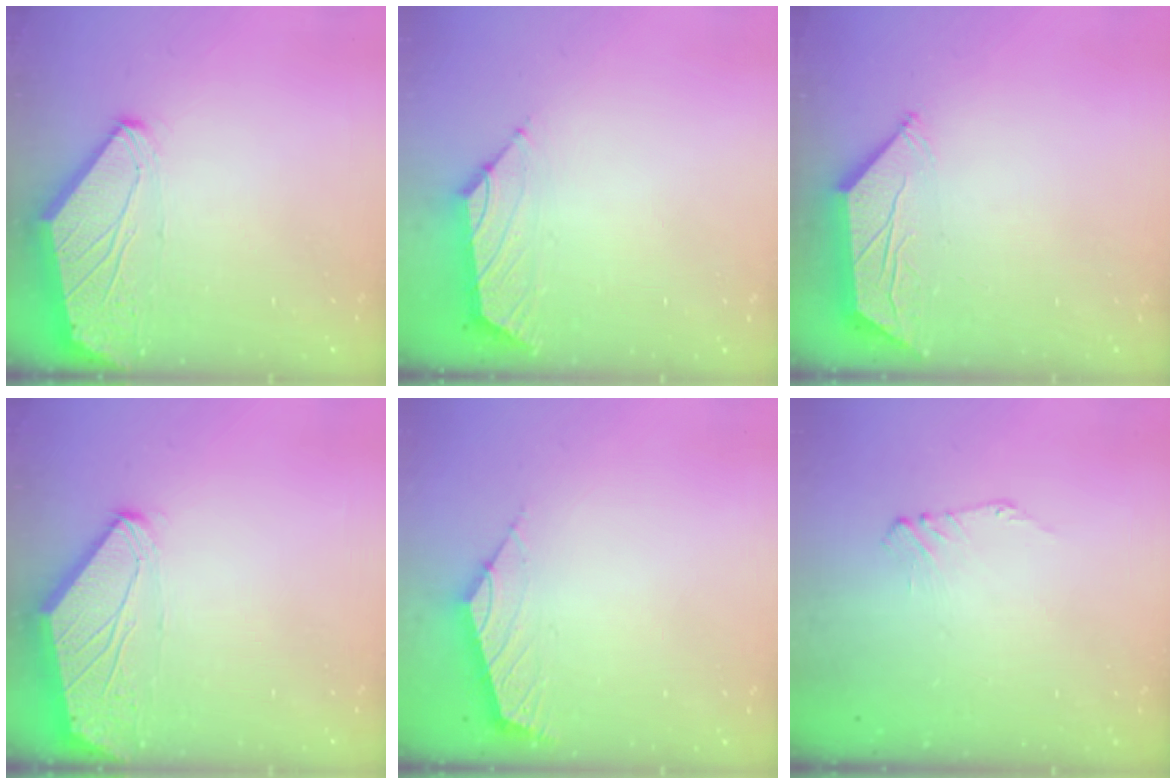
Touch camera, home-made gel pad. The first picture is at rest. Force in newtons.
{"total": 1.5, "press": 1.4, "slide": 0.6}
{"total": 3.3, "press": 3.3, "slide": 0.4}
{"total": 0.0}
{"total": 2.6, "press": 2.5, "slide": 0.6}
{"total": 1.0, "press": 0.9, "slide": 0.4}